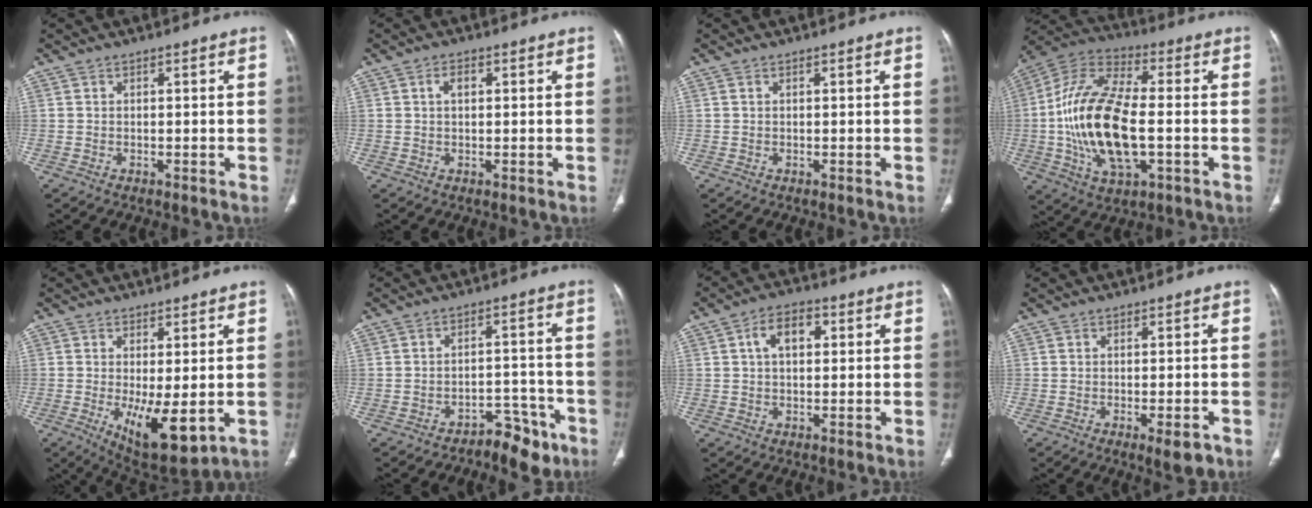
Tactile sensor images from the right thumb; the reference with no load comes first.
{"total": 2.3, "force": [0.6, 1.4, 1.8], "torque": [-0.031, 0.006, 0.011]}
{"total": 0.0}
{"total": 21.0, "force": [-2.4, 9.4, 18.6], "torque": [-0.373, 0.017, -0.042]}
{"total": 10.6, "force": [-1.9, 3.9, 9.7], "torque": [-0.150, -0.030, -0.013]}
{"total": 6.3, "force": [-4.7, 3.4, 2.6], "torque": [-0.009, 0.058, -0.067]}
{"total": 6.4, "force": [1.6, 3.9, 4.8], "torque": [-0.073, 0.012, 0.023]}
{"total": 3.9, "force": [-1.8, 1.1, 3.2], "torque": [-0.041, -0.004, -0.019]}